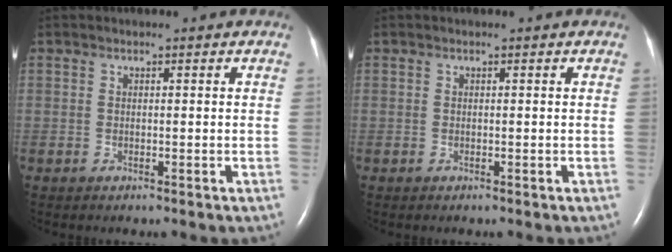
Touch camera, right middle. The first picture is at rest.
{"total": 0.0}